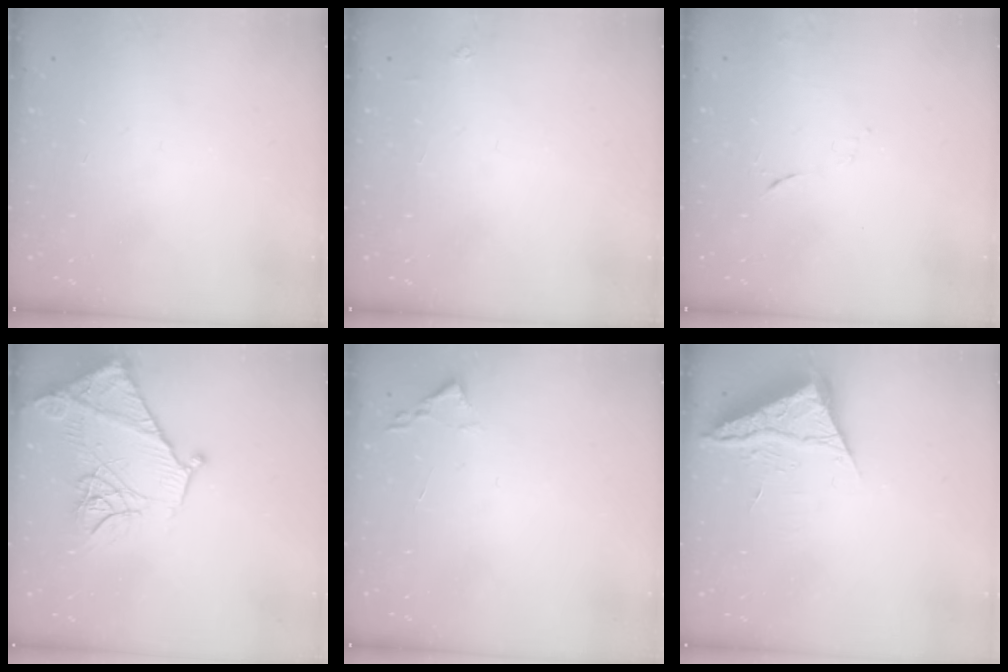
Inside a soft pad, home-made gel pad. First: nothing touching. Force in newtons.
{"total": 3.8, "press": 3.8, "slide": 0.4}
{"total": 5.2, "press": 5.1, "slide": 0.8}
{"total": 19.3, "press": 19.2, "slide": 2.1}
{"total": 1.8, "press": 1.7, "slide": 0.2}
{"total": 7.3, "press": 7.3, "slide": 0.5}